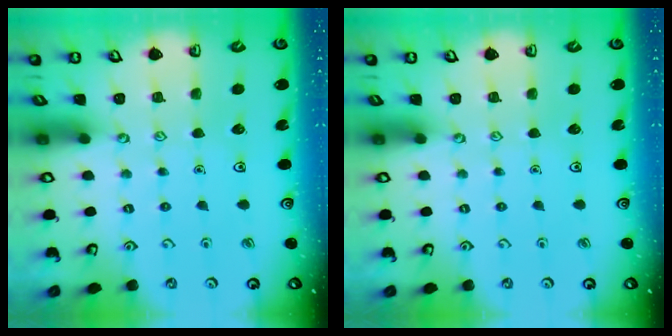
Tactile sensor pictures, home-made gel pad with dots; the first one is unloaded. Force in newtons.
{"total": 0.0}